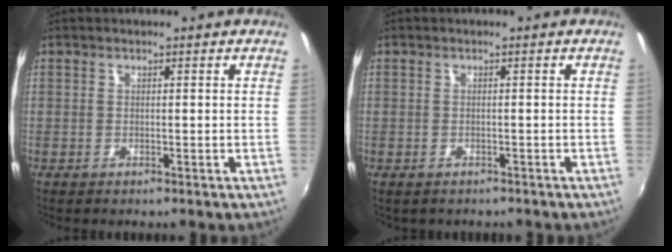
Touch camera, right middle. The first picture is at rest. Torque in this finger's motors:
{"motor_torque": [-0.29, -1.08, -0.04, 0.02]}